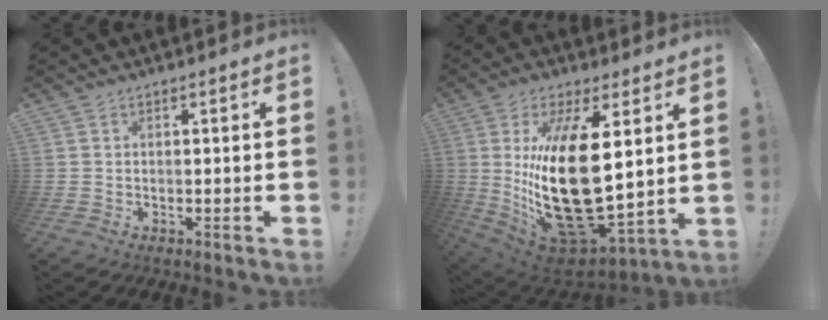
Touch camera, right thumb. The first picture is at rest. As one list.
[{"total": 27.3, "force": [4.6, 11.9, 24.1], "torque": [-0.480, -0.052, 0.094]}]